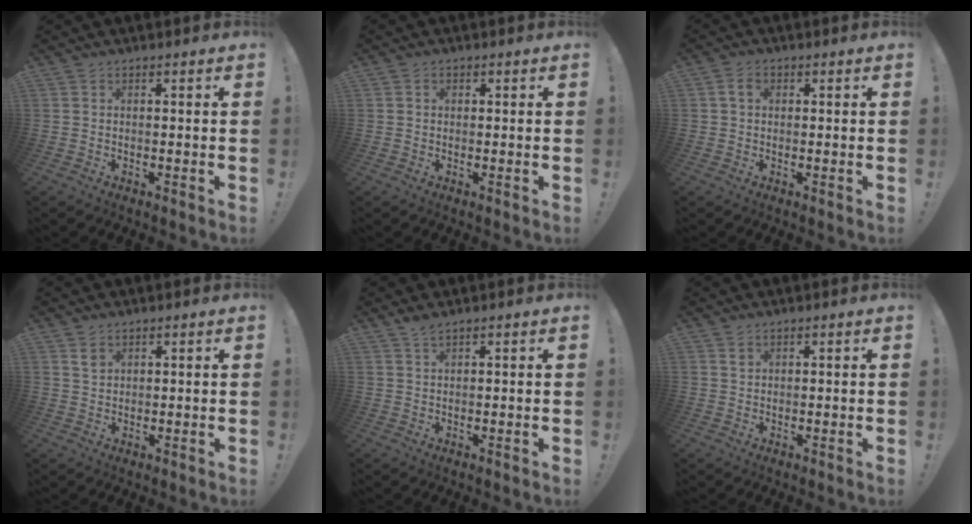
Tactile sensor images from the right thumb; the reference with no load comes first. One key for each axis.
{"total": 1.5, "fx": 0.4, "fy": 1.3, "fz": 0.4, "tx": 0.006, "ty": -0.003, "tz": 0.005}
{"total": 2.8, "fx": 0.8, "fy": 1.8, "fz": 2.0, "tx": -0.035, "ty": 0.006, "tz": 0.015}
{"total": 2.7, "fx": 1.7, "fy": 1.9, "fz": 1.1, "tx": -0.008, "ty": -0.008, "tz": 0.030}
{"total": 1.8, "fx": 1.5, "fy": 0.3, "fz": 1.1, "tx": -0.028, "ty": -0.001, "tz": 0.028}
{"total": 1.3, "fx": 0.9, "fy": 0.9, "fz": 0.3, "tx": 0.002, "ty": -0.003, "tz": 0.016}